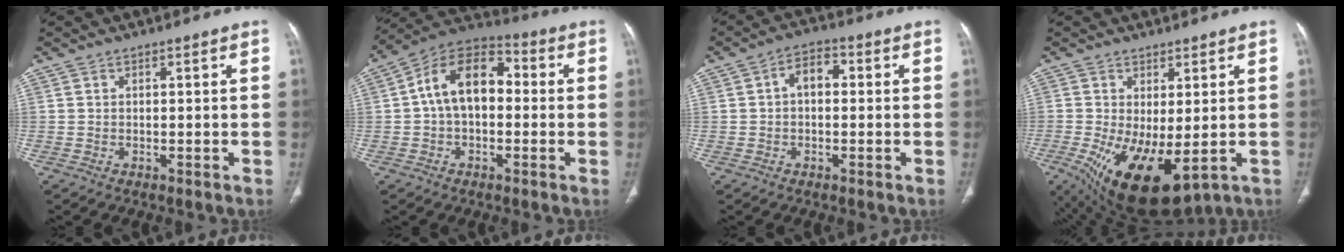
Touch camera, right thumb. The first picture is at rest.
{"total": 13.4, "force": [0.5, 8.6, 10.2], "torque": [-0.154, 0.039, -0.007]}
{"total": 5.0, "force": [0.3, 3.3, 3.8], "torque": [-0.050, 0.018, -0.006]}
{"total": 13.8, "force": [-3.2, 6.1, 12.0], "torque": [-0.216, -0.022, -0.026]}